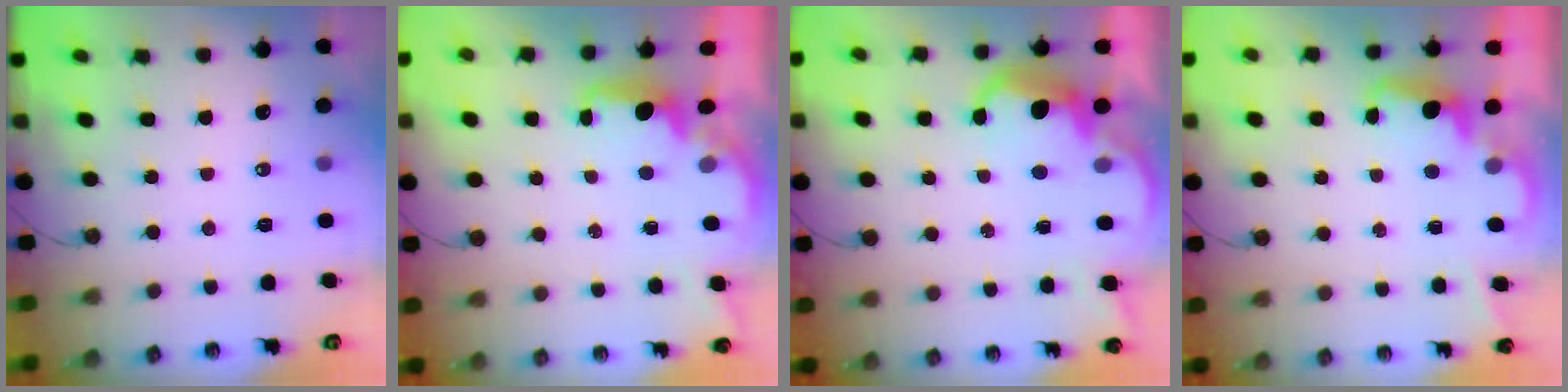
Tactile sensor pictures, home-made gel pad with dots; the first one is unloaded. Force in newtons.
{"total": 2.1, "press": 2.0, "slide": 0.8}
{"total": 6.6, "press": 6.5, "slide": 0.6}
{"total": 2.3, "press": 2.3, "slide": 0.6}